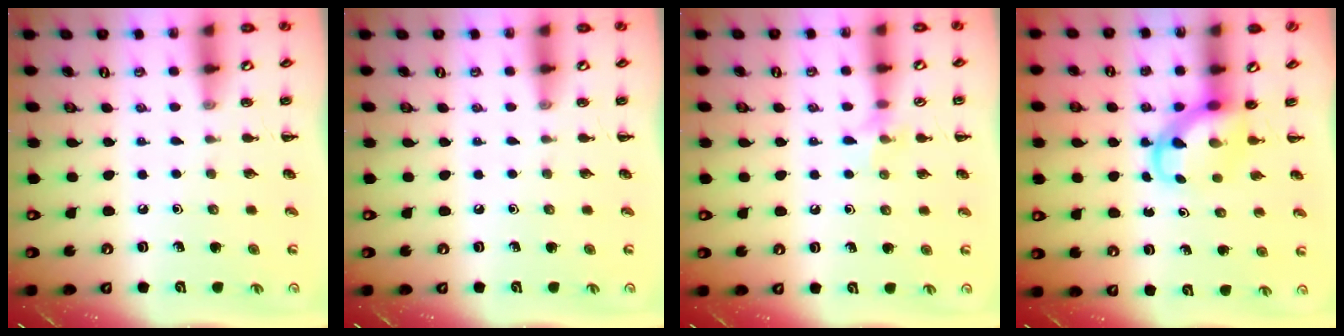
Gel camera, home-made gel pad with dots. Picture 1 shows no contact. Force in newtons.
{"total": 0.0}
{"total": 7.0, "press": 6.8, "slide": 1.7}
{"total": 4.1, "press": 4.0, "slide": 0.8}